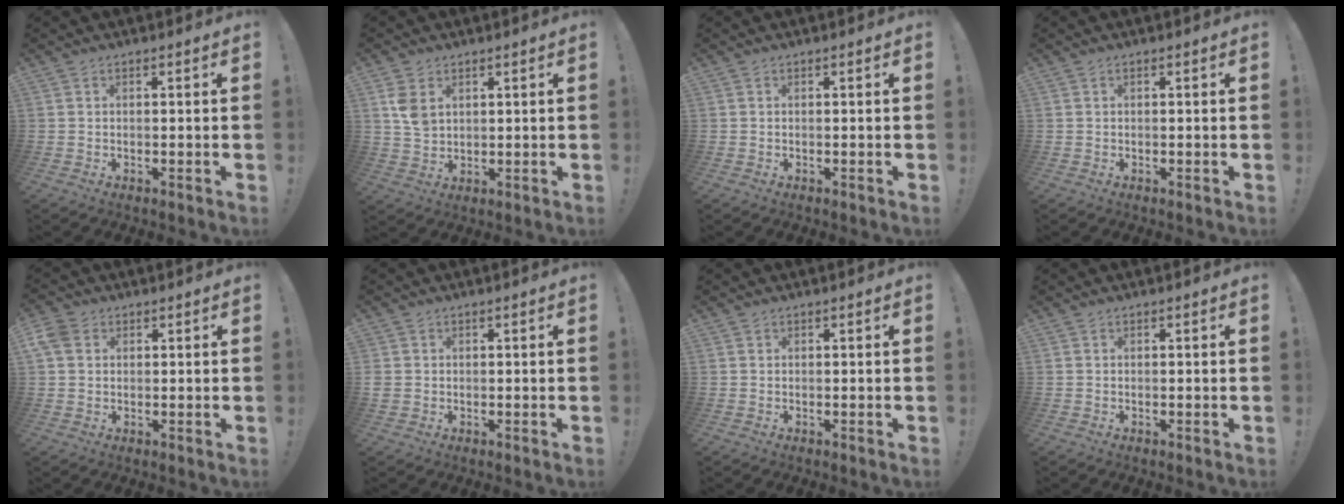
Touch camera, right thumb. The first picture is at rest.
{"total": 6.5, "force": [2.6, 4.6, 3.9], "torque": [-0.067, -0.006, 0.049]}
{"total": 0.0}
{"total": 0.0}
{"total": 5.8, "force": [2.3, 4.4, 3.1], "torque": [-0.063, 0.002, 0.046]}
{"total": 1.7, "force": [0.2, 1.7, 0.5], "torque": [-0.009, 0.001, 0.006]}
{"total": 0.0}
{"total": 0.0}